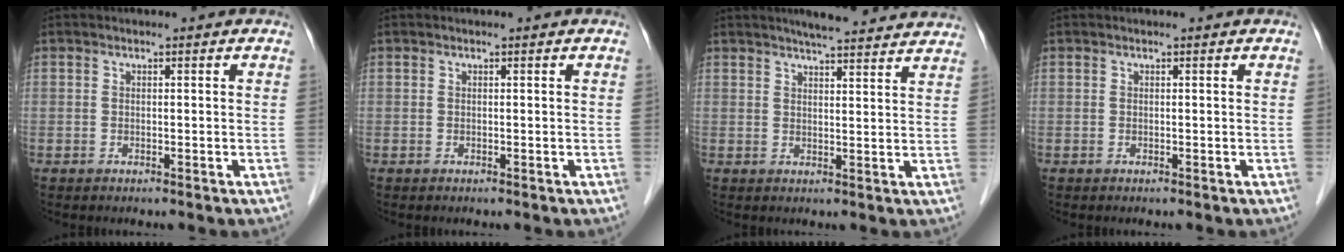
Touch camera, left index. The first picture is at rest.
{"total": 0.0}
{"total": 11.7, "force": [10.8, 1.0, 4.6], "torque": [-0.058, 0.013, 0.124]}
{"total": 0.0}